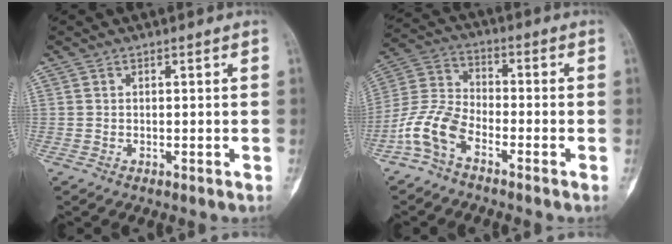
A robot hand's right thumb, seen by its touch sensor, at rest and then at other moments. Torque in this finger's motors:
{"motor_torque": [0.04, 0.03, 0.06, -0.07, 0.04]}